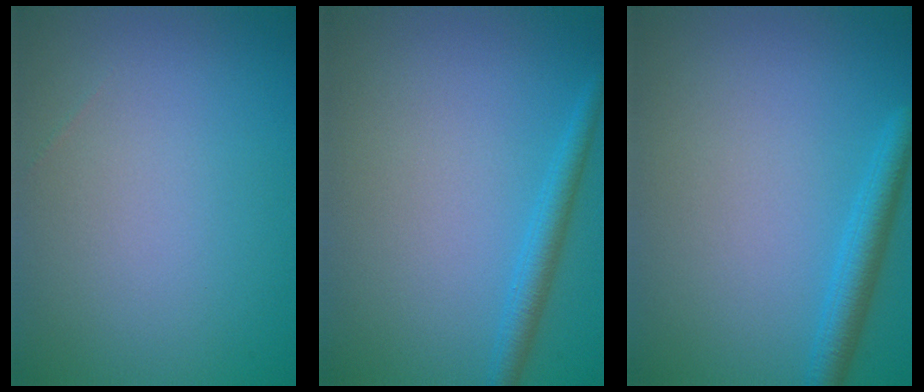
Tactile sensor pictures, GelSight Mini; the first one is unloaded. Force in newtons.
{"total": 2.2, "press": 2.2, "slide": 0.1}
{"total": 2.8, "press": 2.8, "slide": 0.1}